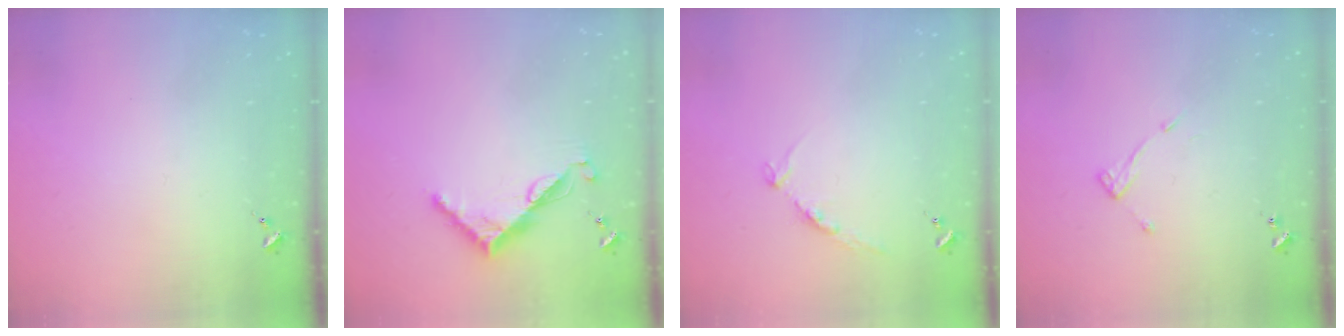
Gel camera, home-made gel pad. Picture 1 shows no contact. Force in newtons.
{"total": 7.5, "press": 7.4, "slide": 0.6}
{"total": 8.3, "press": 8.2, "slide": 0.9}
{"total": 7.5, "press": 7.5, "slide": 0.5}